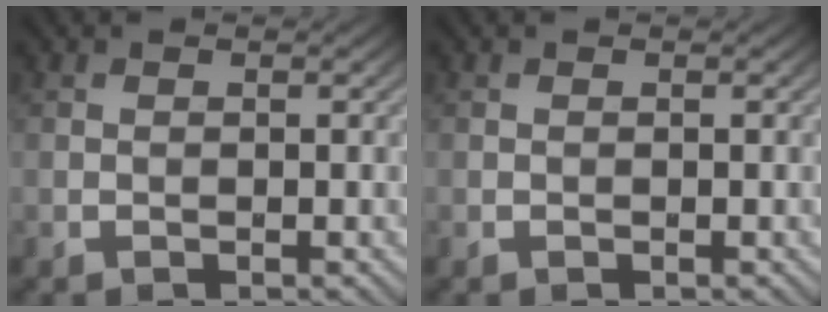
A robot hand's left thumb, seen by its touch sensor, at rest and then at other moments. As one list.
[{"total": 0.0}]